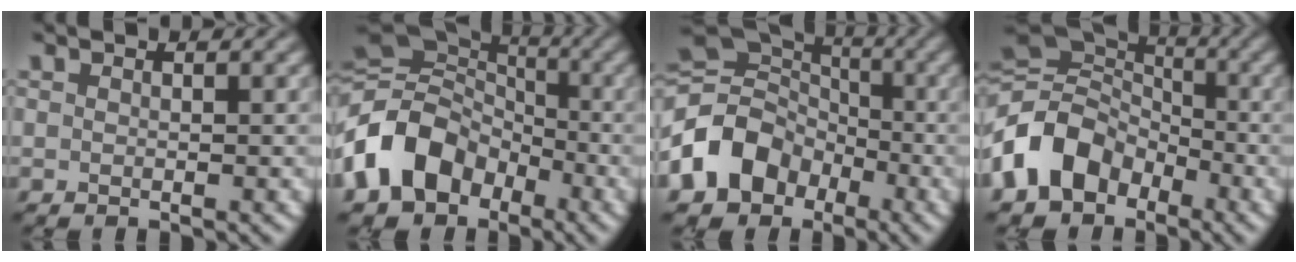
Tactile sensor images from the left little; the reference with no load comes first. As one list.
[{"total": 12.3, "force": [-4.5, 9.5, 6.4], "torque": [-0.142, -0.009, -0.101]}, {"total": 9.9, "force": [-3.9, 8.0, 4.4], "torque": [-0.097, -0.001, -0.092]}, {"total": 10.3, "force": [-4.0, 7.9, 5.3], "torque": [-0.108, -0.003, -0.093]}]